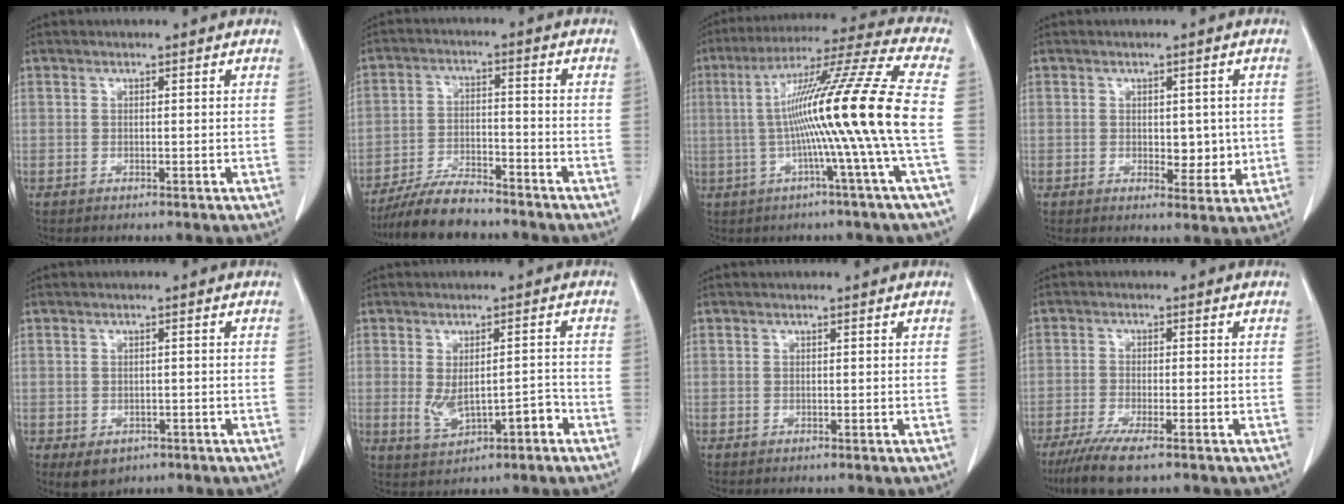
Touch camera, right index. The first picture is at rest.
{"total": 8.9, "force": [-7.9, 1.6, 3.7], "torque": [-0.068, -0.013, -0.143]}
{"total": 19.0, "force": [-1.5, -3.1, 18.7], "torque": [-0.302, 0.007, -0.043]}
{"total": 4.4, "force": [0.0, 2.6, 3.6], "torque": [-0.038, -0.006, 0.008]}
{"total": 3.6, "force": [-1.9, 2.6, 1.6], "torque": [-0.022, -0.003, -0.017]}
{"total": 5.7, "force": [-1.6, 2.4, 4.9], "torque": [-0.079, 0.006, -0.009]}
{"total": 0.0}
{"total": 7.6, "force": [-5.4, 0.7, 5.3], "torque": [-0.094, -0.020, -0.088]}